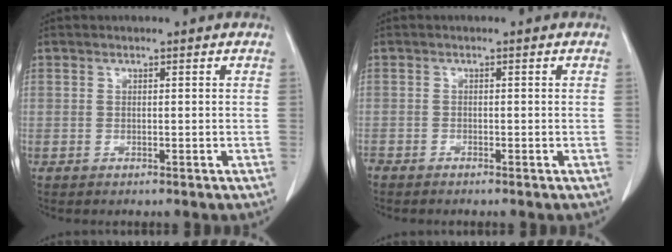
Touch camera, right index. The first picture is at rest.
{"total": 1.1, "force": [-1.1, 0.3, 0.3], "torque": [-0.006, -0.001, -0.020]}